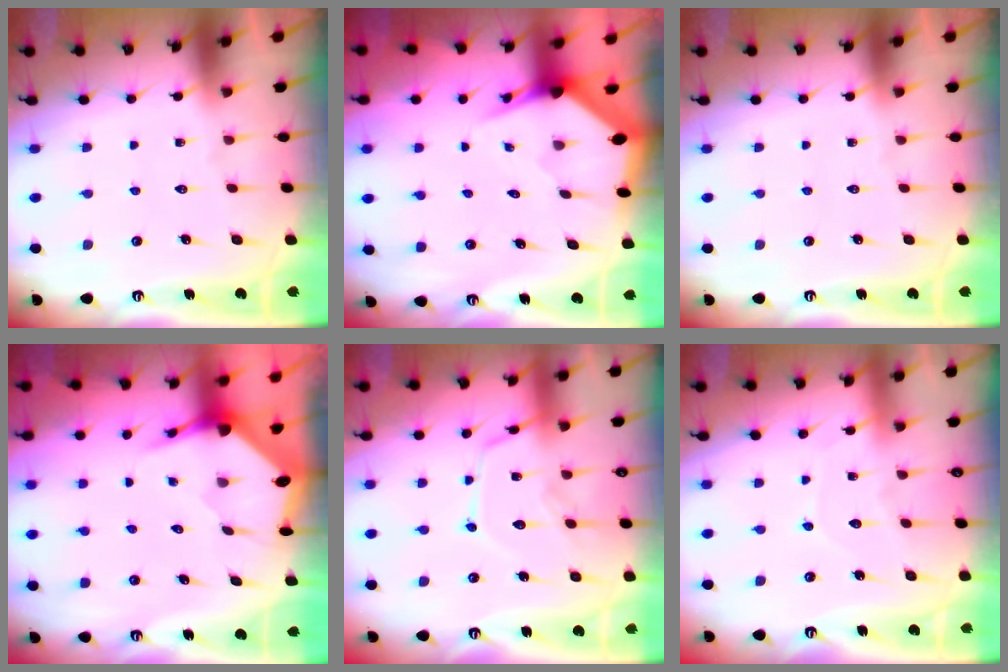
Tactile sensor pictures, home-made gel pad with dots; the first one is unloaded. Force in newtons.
{"total": 3.3, "press": 3.3, "slide": 0.2}
{"total": 0.0}
{"total": 3.4, "press": 3.4, "slide": 0.6}
{"total": 13.4, "press": 13.3, "slide": 1.2}
{"total": 5.3, "press": 5.3, "slide": 0.6}